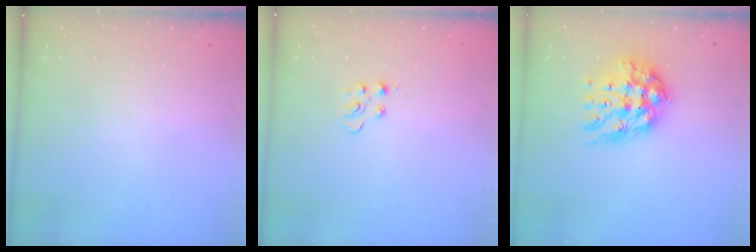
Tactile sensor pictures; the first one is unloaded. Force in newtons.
{"total": 2.9, "press": 2.8, "slide": 0.4}
{"total": 14.7, "press": 14.6, "slide": 1.3}